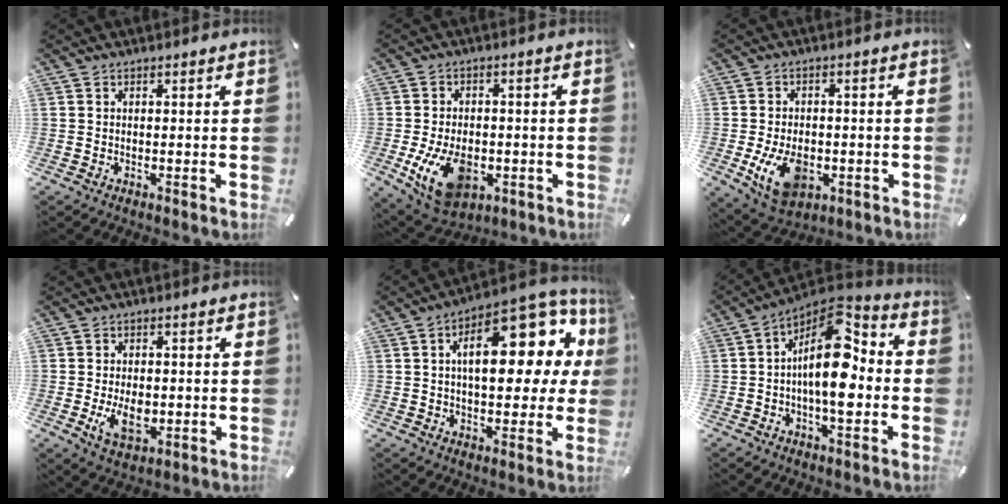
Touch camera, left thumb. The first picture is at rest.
{"total": 12.6, "force": [-3.4, 8.3, 8.9], "torque": [-0.173, -0.001, -0.057]}
{"total": 10.8, "force": [-2.8, 7.2, 7.5], "torque": [-0.131, -0.002, -0.048]}
{"total": 6.9, "force": [-1.1, 4.4, 5.2], "torque": [-0.097, -0.009, -0.020]}
{"total": 20.6, "force": [6.2, 10.5, 16.6], "torque": [-0.218, -0.040, 0.099]}
{"total": 15.7, "force": [-0.5, 7.5, 13.8], "torque": [-0.250, -0.020, -0.013]}